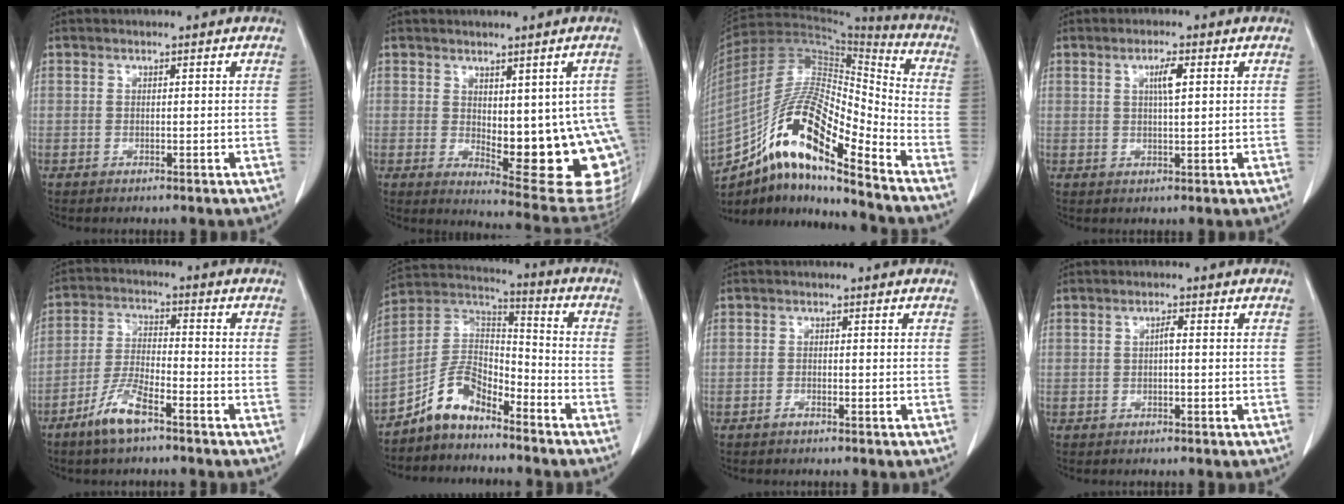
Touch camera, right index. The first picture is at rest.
{"total": 16.2, "force": [-1.5, 5.5, 15.2], "torque": [-0.129, -0.004, 0.002]}
{"total": 18.5, "force": [-11.8, 3.4, 13.9], "torque": [-0.266, 0.016, -0.205]}
{"total": 2.9, "force": [0.9, 0.3, 2.8], "torque": [-0.050, 0.001, 0.016]}
{"total": 7.1, "force": [-4.7, 1.4, 5.1], "torque": [-0.112, -0.007, -0.094]}
{"total": 9.1, "force": [-6.9, 3.9, 4.3], "torque": [-0.091, 0.033, -0.135]}
{"total": 0.7, "force": [-0.6, 0.1, 0.3], "torque": [-0.008, 0.001, -0.008]}
{"total": 1.1, "force": [-0.1, 0.2, 1.1], "torque": [-0.019, 0.003, 0.000]}